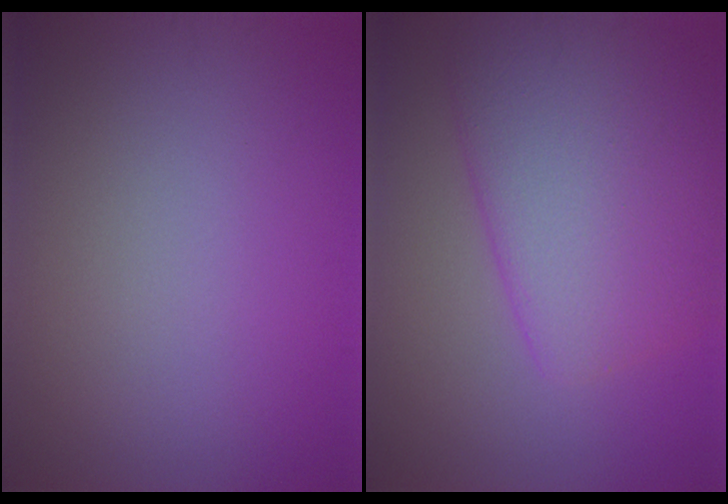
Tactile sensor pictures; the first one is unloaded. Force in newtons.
{"total": 8.1, "press": 8.1, "slide": 0.3}